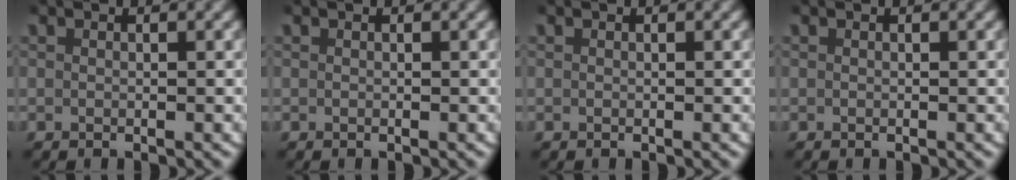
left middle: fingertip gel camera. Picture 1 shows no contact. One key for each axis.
{"total": 0.0}
{"total": 0.0}
{"total": 0.0}